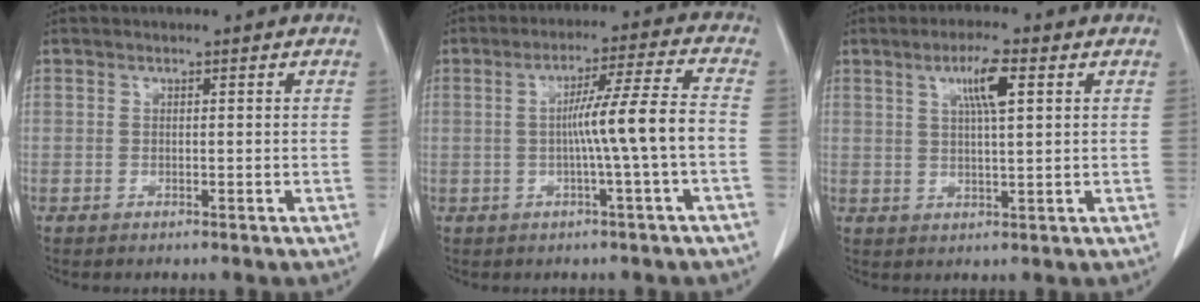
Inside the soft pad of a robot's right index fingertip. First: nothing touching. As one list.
[{"total": 8.6, "force": [-1.4, -1.5, 8.3], "torque": [-0.137, 0.012, -0.020]}, {"total": 5.5, "force": [2.2, 0.4, 5.1], "torque": [-0.090, 0.002, 0.037]}]